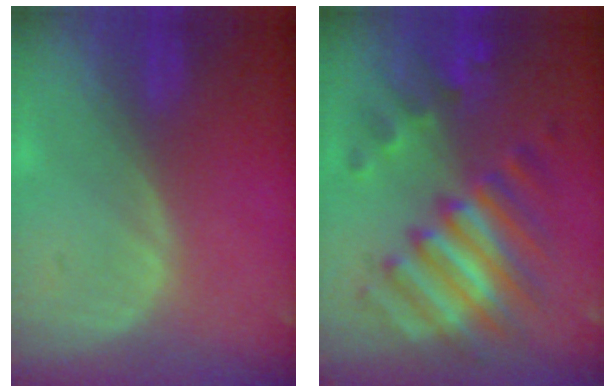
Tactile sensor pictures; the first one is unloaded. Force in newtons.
{"total": 10.3, "press": 10.3, "slide": 0.8}